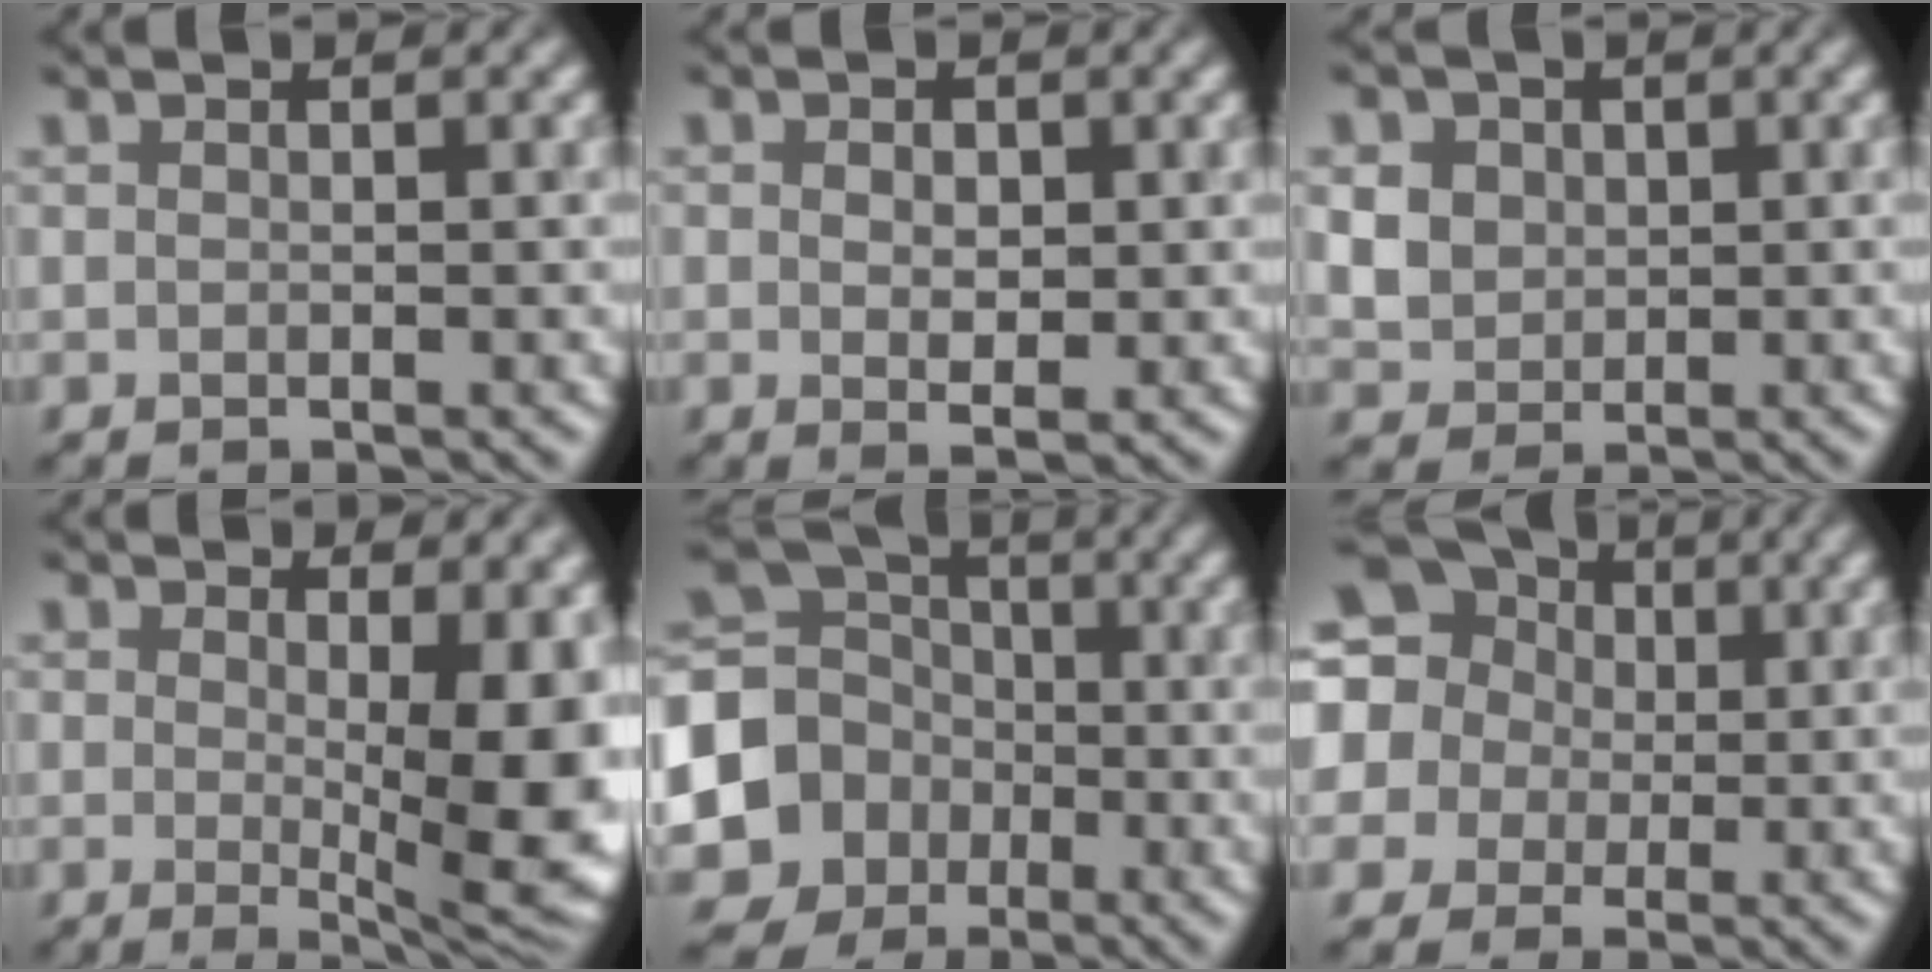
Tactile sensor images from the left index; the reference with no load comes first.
{"total": 2.1, "force": [0.1, 1.2, 1.6], "torque": [-0.028, -0.002, 0.002]}
{"total": 4.4, "force": [1.3, 3.7, 2.0], "torque": [-0.061, 0.013, 0.026]}
{"total": 8.1, "force": [0.0, 2.5, 7.8], "torque": [-0.089, -0.011, 0.000]}
{"total": 10.2, "force": [-2.4, 9.1, 3.7], "torque": [-0.103, -0.018, -0.067]}
{"total": 15.1, "force": [4.6, 13.2, 5.8], "torque": [-0.161, 0.036, 0.044]}